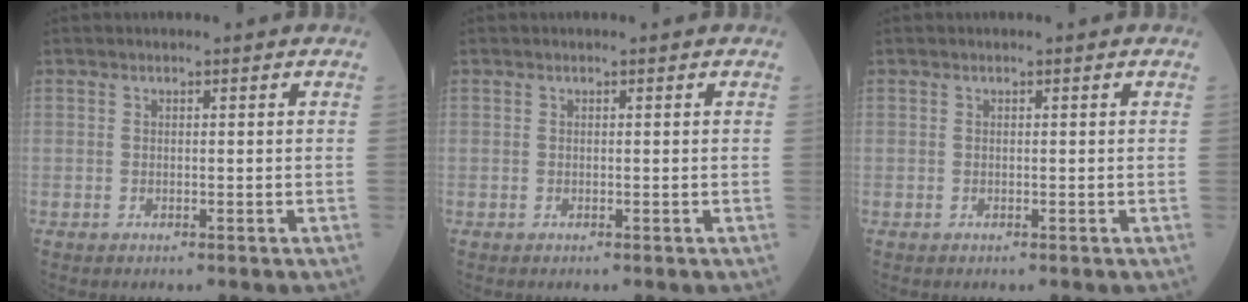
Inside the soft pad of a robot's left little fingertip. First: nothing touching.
{"total": 0.0}
{"total": 0.0}